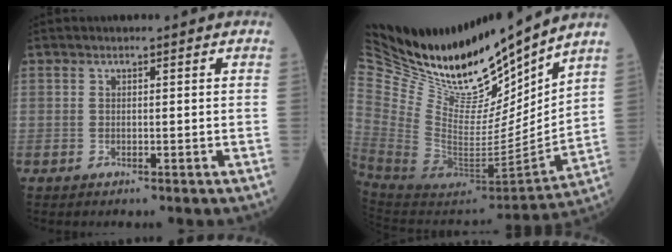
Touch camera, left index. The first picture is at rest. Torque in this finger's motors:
{"motor_torque": [0.91, -1.23, -0.01, -0.02]}